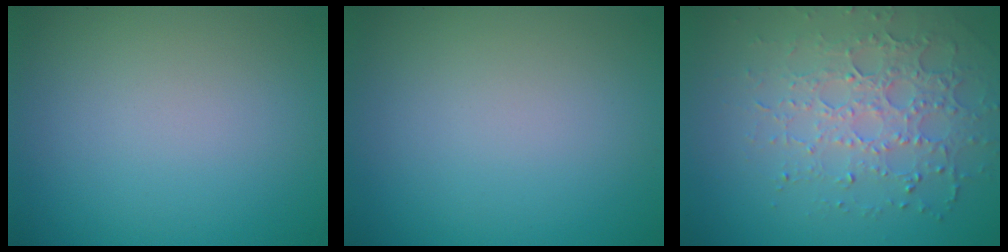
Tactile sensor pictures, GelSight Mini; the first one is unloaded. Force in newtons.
{"total": 0.0}
{"total": 4.2, "press": 3.8, "slide": 1.6}